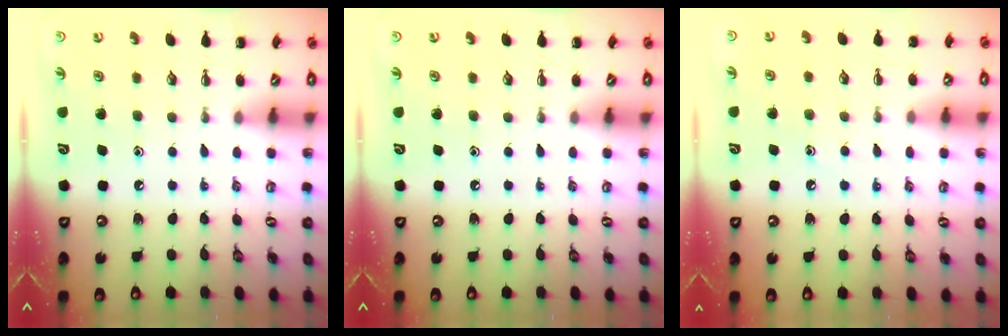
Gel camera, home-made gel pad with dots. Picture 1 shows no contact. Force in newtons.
{"total": 0.0}
{"total": 6.5, "press": 6.4, "slide": 1.2}